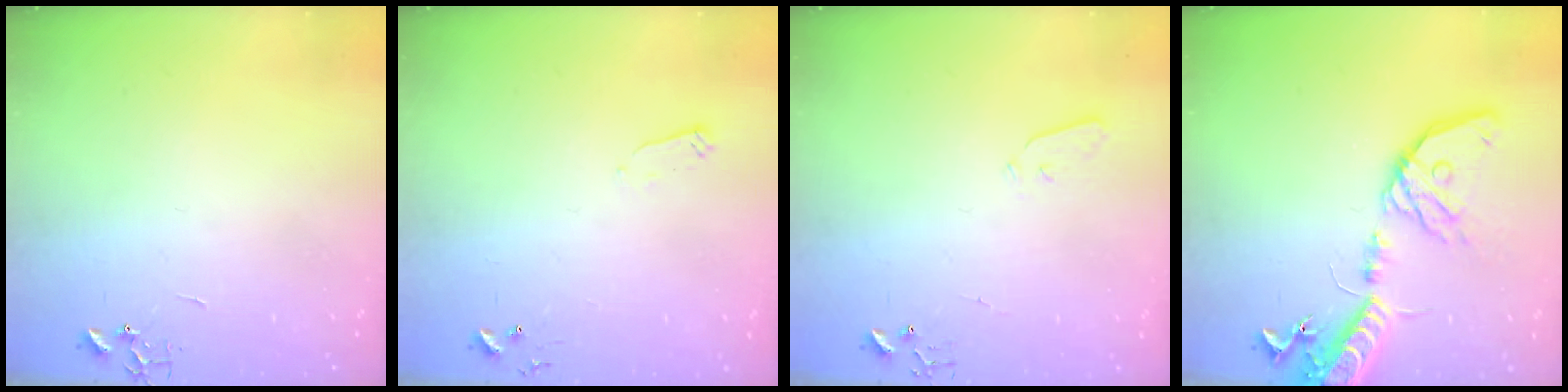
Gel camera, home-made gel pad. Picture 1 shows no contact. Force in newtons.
{"total": 2.4, "press": 2.4, "slide": 0.4}
{"total": 3.6, "press": 3.6, "slide": 0.5}
{"total": 19.5, "press": 19.2, "slide": 3.6}